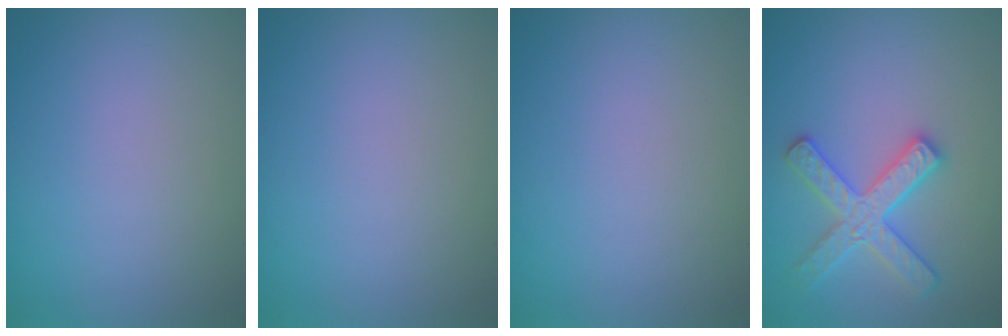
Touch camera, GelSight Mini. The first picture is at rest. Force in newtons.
{"total": 0.0}
{"total": 0.0}
{"total": 3.6, "press": 3.5, "slide": 1.0}